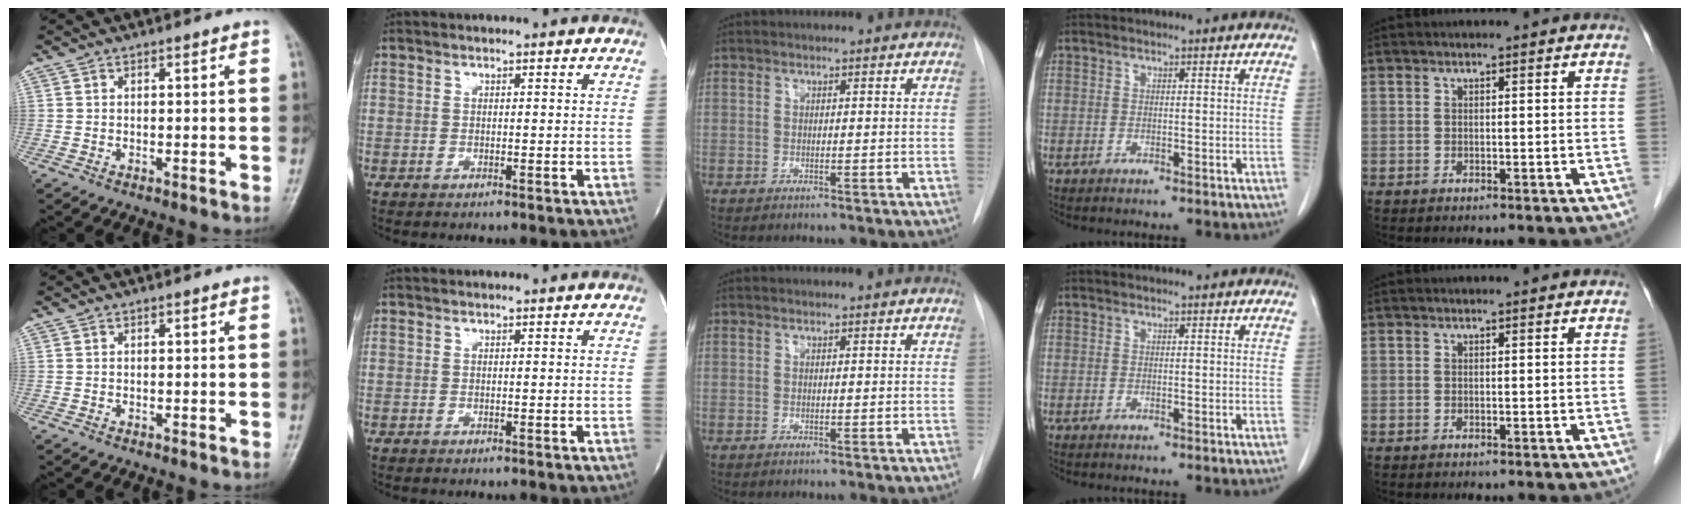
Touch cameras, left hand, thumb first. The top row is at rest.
{}